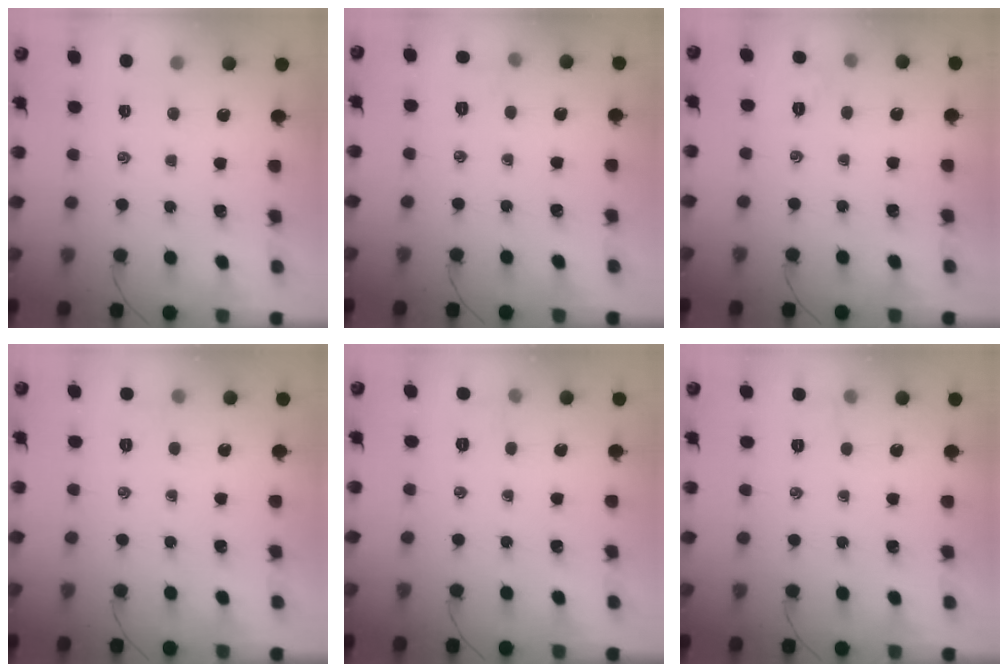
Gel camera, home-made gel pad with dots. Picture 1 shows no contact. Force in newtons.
{"total": 4.6, "press": 4.5, "slide": 1.3}
{"total": 2.2, "press": 2.2, "slide": 0.6}
{"total": 4.5, "press": 4.3, "slide": 1.2}
{"total": 4.0, "press": 3.8, "slide": 1.3}
{"total": 4.7, "press": 4.6, "slide": 1.0}